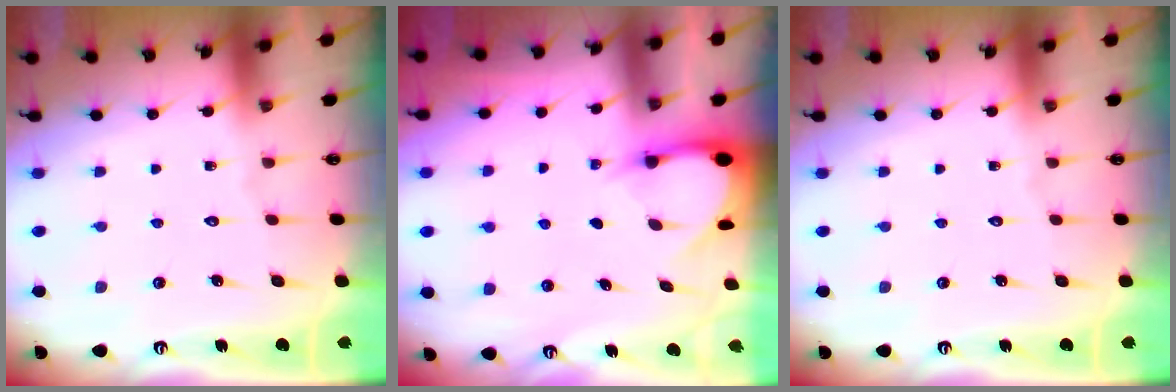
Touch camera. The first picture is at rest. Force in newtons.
{"total": 3.1, "press": 3.1, "slide": 0.2}
{"total": 0.0}